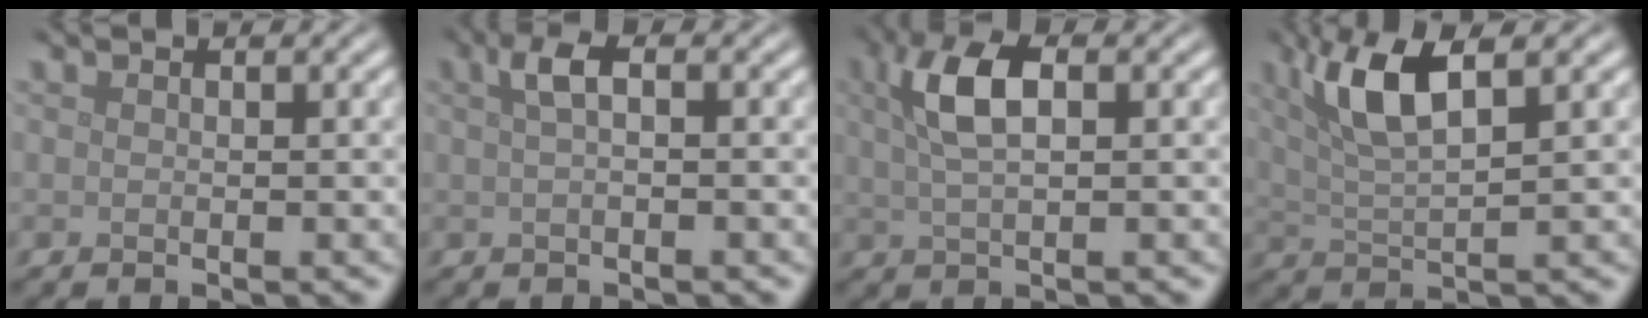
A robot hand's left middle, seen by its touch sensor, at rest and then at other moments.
{"total": 2.1, "force": [0.6, 0.6, 1.9], "torque": [-0.035, 0.011, 0.009]}
{"total": 4.7, "force": [1.5, 1.9, 4.0], "torque": [-0.082, 0.009, 0.026]}
{"total": 5.7, "force": [2.5, 1.6, 4.9], "torque": [-0.095, 0.006, 0.046]}